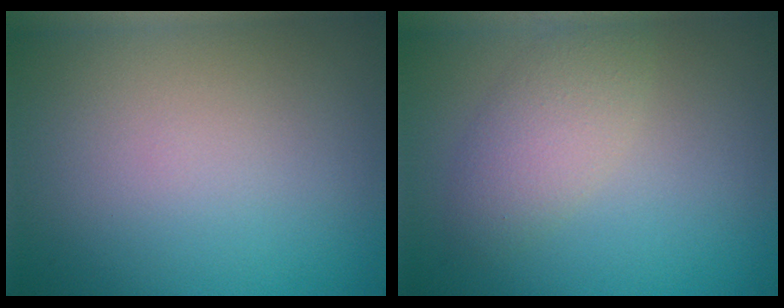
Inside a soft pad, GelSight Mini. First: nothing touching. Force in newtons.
{"total": 3.0, "press": 3.0, "slide": 0.2}